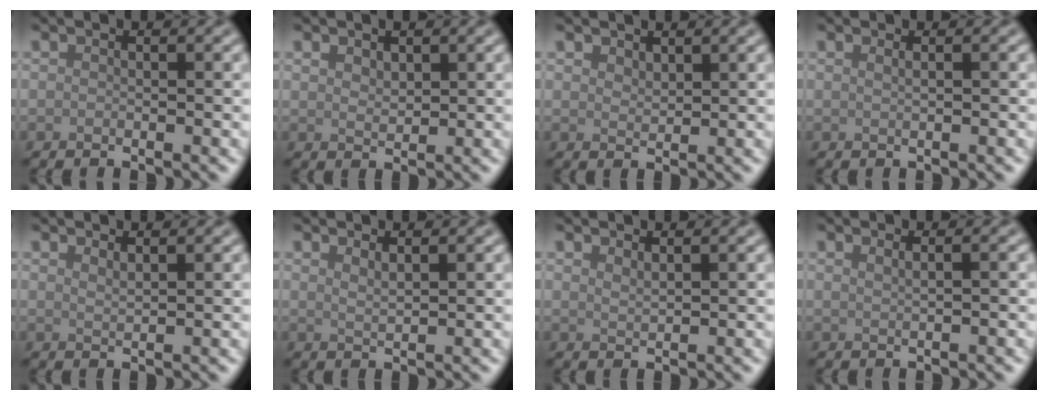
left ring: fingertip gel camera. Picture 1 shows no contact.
{"total": 1.6, "force": [0.9, 0.9, 1.0], "torque": [-0.019, 0.000, 0.021]}
{"total": 1.3, "force": [1.1, 0.5, 0.4], "torque": [-0.011, 0.000, 0.024]}
{"total": 0.8, "force": [0.4, 0.3, 0.6], "torque": [-0.005, -0.002, 0.003]}
{"total": 1.2, "force": [1.1, 0.2, 0.5], "torque": [-0.006, 0.001, 0.018]}
{"total": 1.4, "force": [1.1, 0.4, 0.8], "torque": [-0.011, -0.001, 0.018]}
{"total": 1.2, "force": [1.1, 0.2, 0.4], "torque": [-0.006, 0.001, 0.019]}
{"total": 1.4, "force": [0.7, 0.6, 1.0], "torque": [-0.005, -0.001, 0.001]}